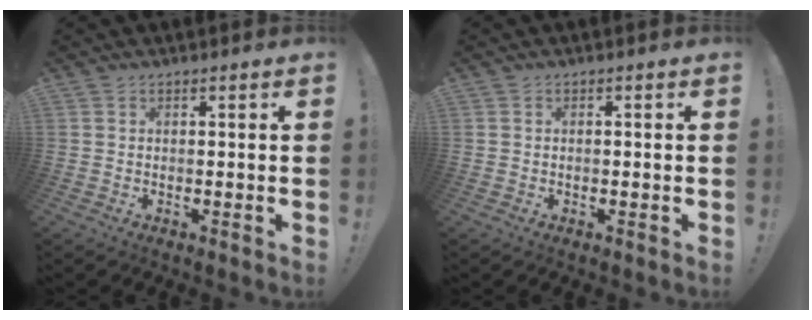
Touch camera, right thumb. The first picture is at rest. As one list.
[{"total": 0.6, "force": [-0.5, 0.1, 0.3], "torque": [-0.013, 0.003, -0.008]}]